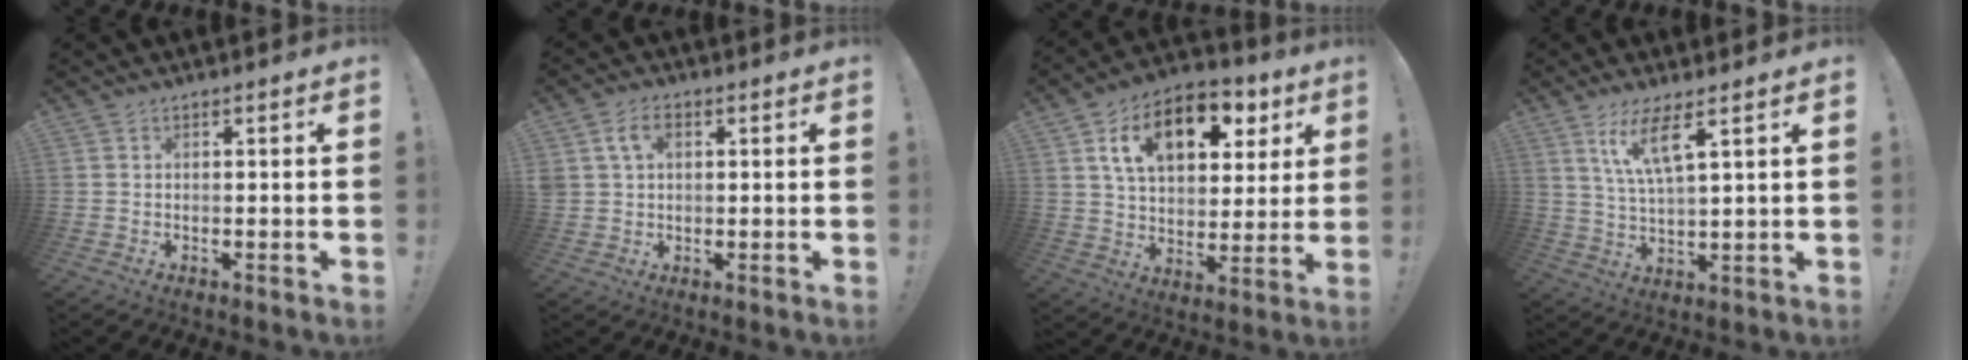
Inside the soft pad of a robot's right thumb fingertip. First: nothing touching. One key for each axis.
{"total": 5.8, "fx": 2.1, "fy": 4.0, "fz": 3.6, "tx": -0.064, "ty": 0.009, "tz": 0.040}
{"total": 16.7, "fx": 7.7, "fy": 10.2, "fz": 10.7, "tx": -0.161, "ty": -0.029, "tz": 0.132}
{"total": 9.8, "fx": 5.5, "fy": 1.8, "fz": 7.9, "tx": -0.144, "ty": -0.015, "tz": 0.093}